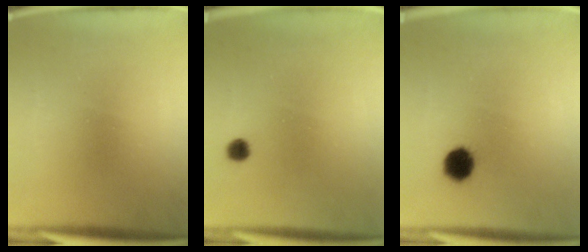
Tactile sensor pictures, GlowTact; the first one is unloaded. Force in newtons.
{"total": 1.8}
{"total": 5.7}